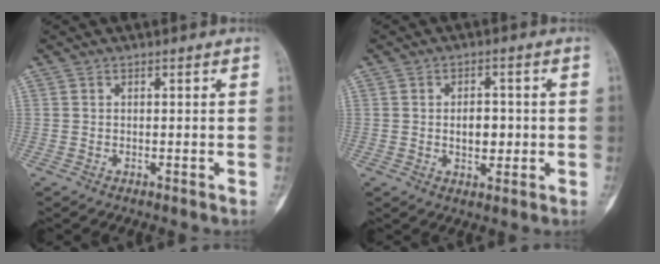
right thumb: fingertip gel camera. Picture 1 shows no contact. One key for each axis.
{"total": 5.2, "fx": -0.2, "fy": 3.4, "fz": 4.0, "tx": -0.040, "ty": 0.003, "tz": -0.001}